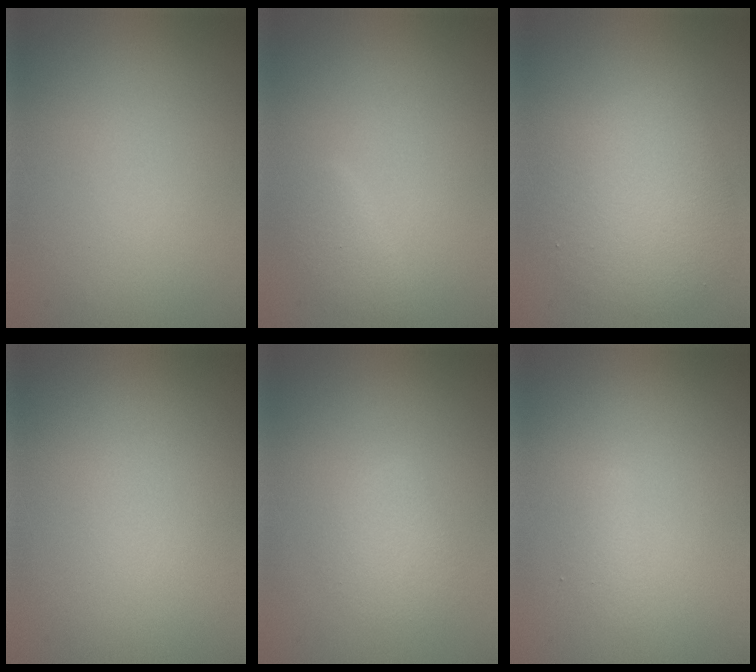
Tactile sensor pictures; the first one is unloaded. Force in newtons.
{"total": 1.4, "press": 1.4, "slide": 0.1}
{"total": 5.2, "press": 5.2, "slide": 0.1}
{"total": 0.0}
{"total": 1.8, "press": 1.8, "slide": 0.1}
{"total": 0.9, "press": 0.9, "slide": 0.0}